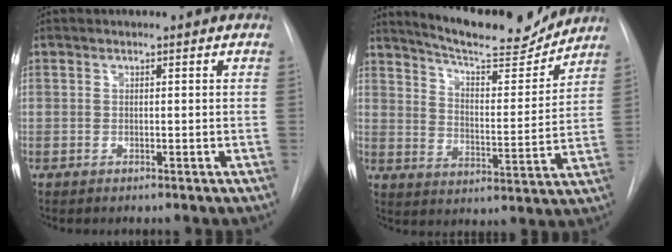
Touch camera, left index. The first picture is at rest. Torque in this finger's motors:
{"motor_torque": [0.93, -1.20, 0.23, 0.05]}